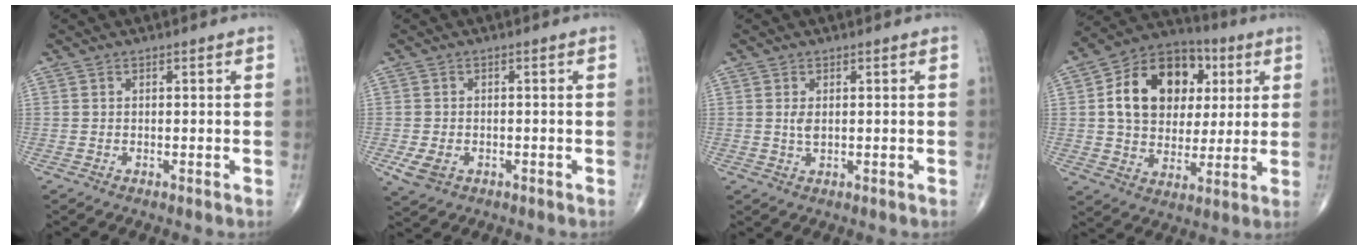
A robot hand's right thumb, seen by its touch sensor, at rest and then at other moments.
{"total": 3.9, "force": [-1.4, 2.8, 2.4], "torque": [-0.051, -0.001, -0.017]}
{"total": 1.9, "force": [0.3, 0.9, 1.6], "torque": [-0.031, -0.003, 0.009]}
{"total": 18.8, "force": [4.2, 14.2, 11.6], "torque": [-0.163, 0.009, 0.069]}